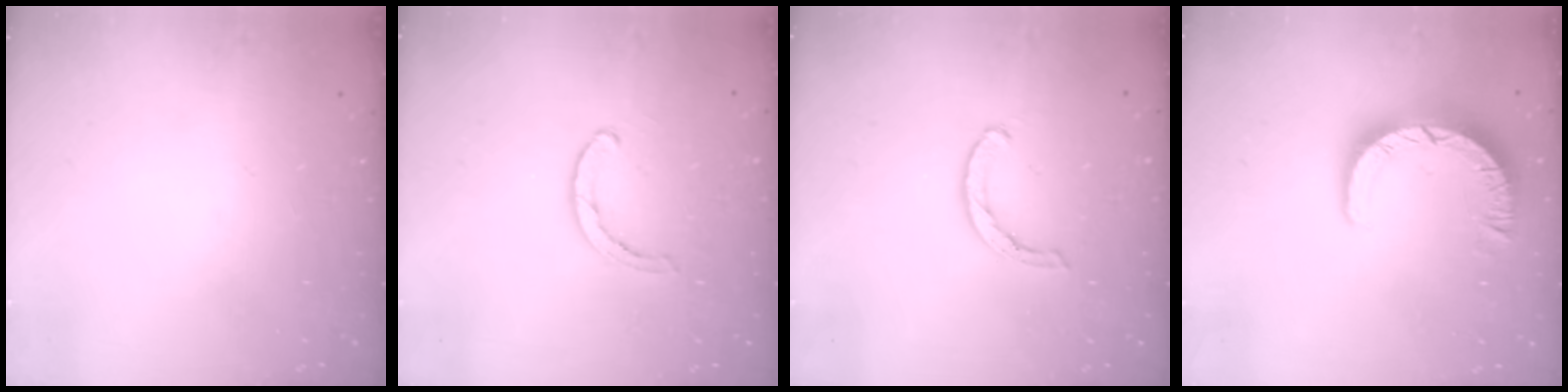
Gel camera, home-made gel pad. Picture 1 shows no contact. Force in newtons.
{"total": 2.8, "press": 2.8, "slide": 0.2}
{"total": 3.5, "press": 3.5, "slide": 0.3}
{"total": 9.0, "press": 9.0, "slide": 1.0}